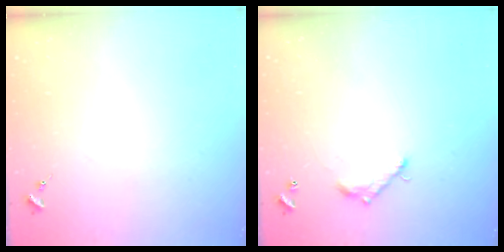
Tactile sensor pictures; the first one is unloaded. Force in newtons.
{"total": 7.3, "press": 7.3, "slide": 0.6}